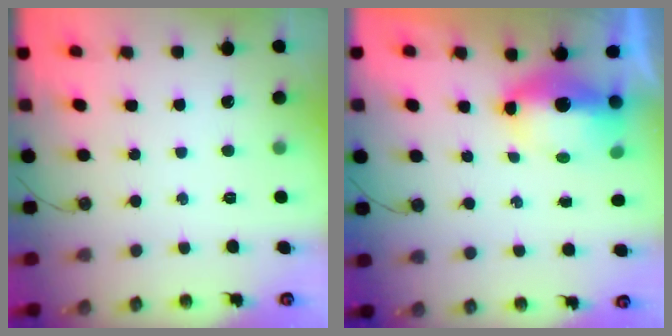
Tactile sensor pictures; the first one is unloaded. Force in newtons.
{"total": 7.8, "press": 7.7, "slide": 0.8}